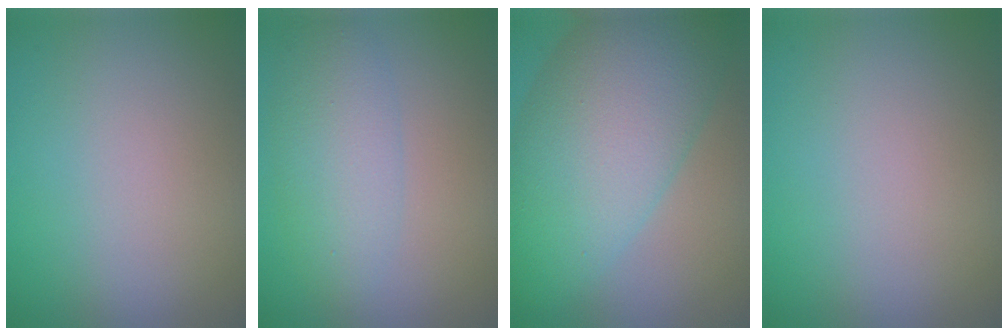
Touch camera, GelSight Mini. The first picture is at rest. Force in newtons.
{"total": 4.4, "press": 4.3, "slide": 0.4}
{"total": 11.4, "press": 11.4, "slide": 0.3}
{"total": 0.0}